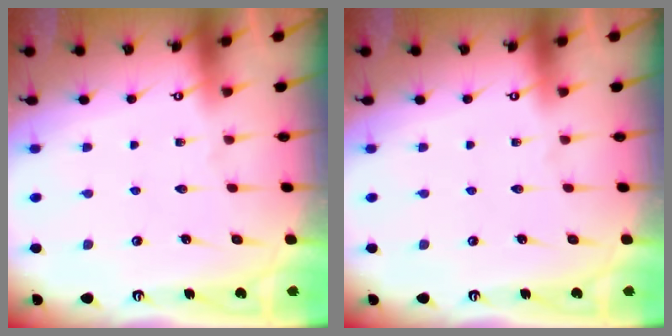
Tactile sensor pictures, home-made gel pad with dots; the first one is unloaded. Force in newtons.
{"total": 0.0}